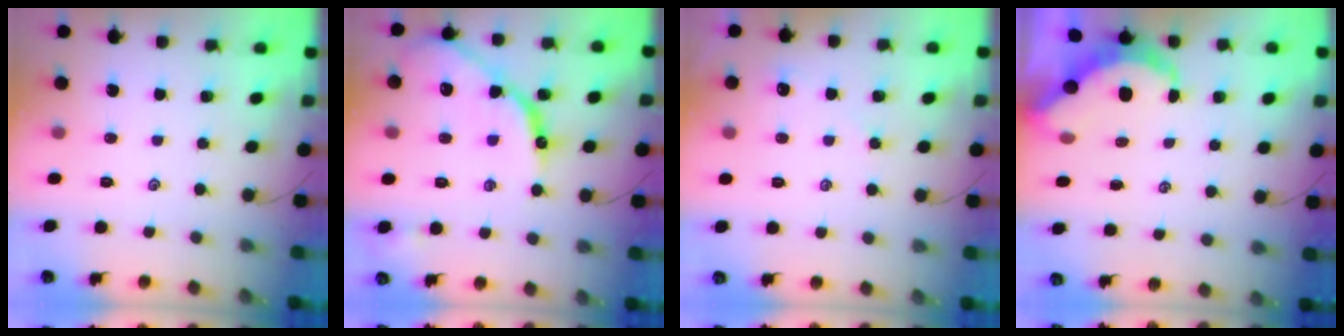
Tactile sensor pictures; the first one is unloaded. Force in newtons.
{"total": 13.8, "press": 13.7, "slide": 1.2}
{"total": 2.3, "press": 2.3, "slide": 0.3}
{"total": 6.8, "press": 6.8, "slide": 0.3}